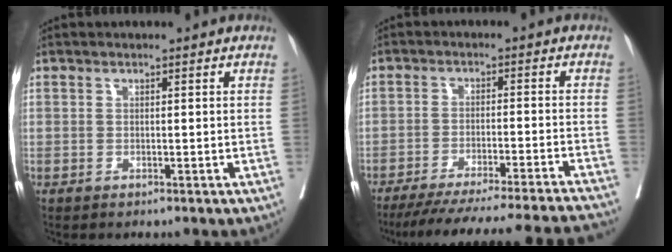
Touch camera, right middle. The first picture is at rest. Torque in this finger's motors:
{"motor_torque": [1.06, -1.08, 0.15, 0.07]}